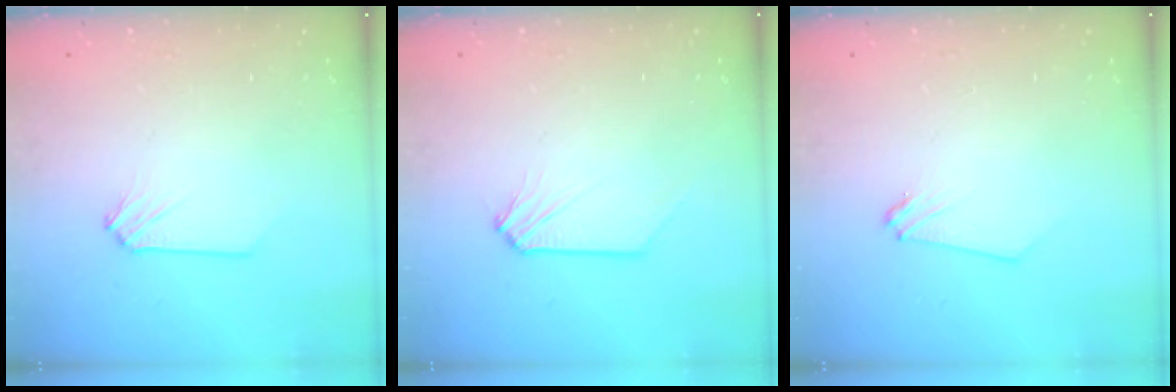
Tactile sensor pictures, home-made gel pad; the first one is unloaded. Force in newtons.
{"total": 0.0}
{"total": 0.0}